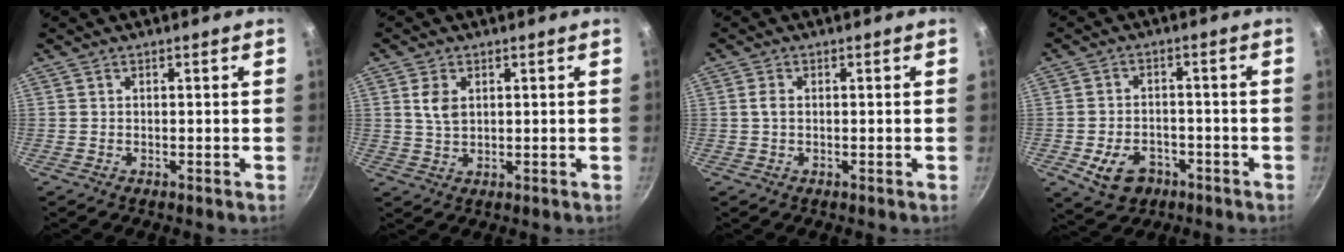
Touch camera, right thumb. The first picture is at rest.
{"total": 4.1, "force": [1.3, 2.6, 2.9], "torque": [-0.051, -0.005, 0.026]}
{"total": 1.6, "force": [0.1, 1.0, 1.3], "torque": [-0.027, 0.003, 0.000]}
{"total": 8.1, "force": [-3.4, 5.9, 4.4], "torque": [-0.057, 0.019, -0.048]}